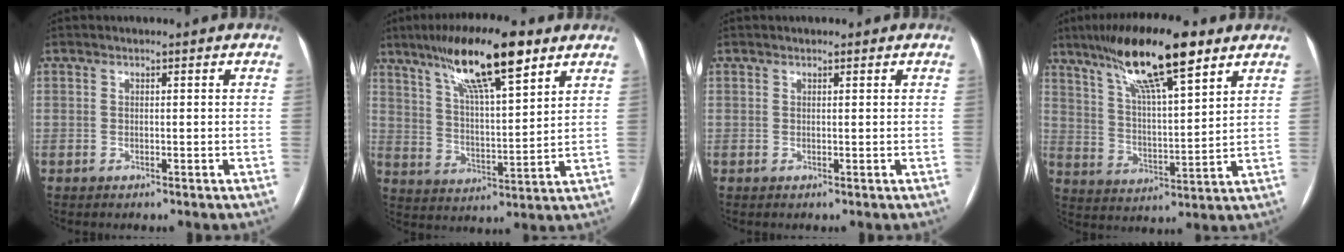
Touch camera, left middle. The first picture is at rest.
{"total": 15.4, "force": [9.8, 2.4, 11.7], "torque": [-0.206, 0.017, 0.169]}
{"total": 0.6, "force": [0.5, 0.3, 0.3], "torque": [-0.012, 0.003, 0.006]}
{"total": 16.5, "force": [10.7, 2.4, 12.2], "torque": [-0.218, 0.019, 0.187]}